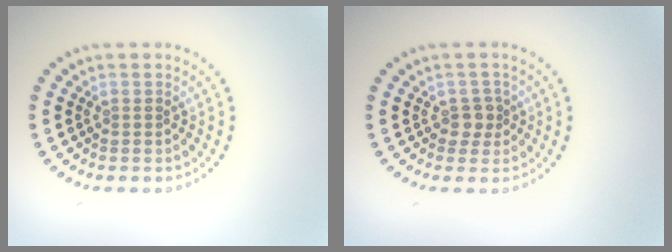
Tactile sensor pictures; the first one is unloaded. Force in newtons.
{"total": 1.5, "press": 1.3, "slide": 0.7}